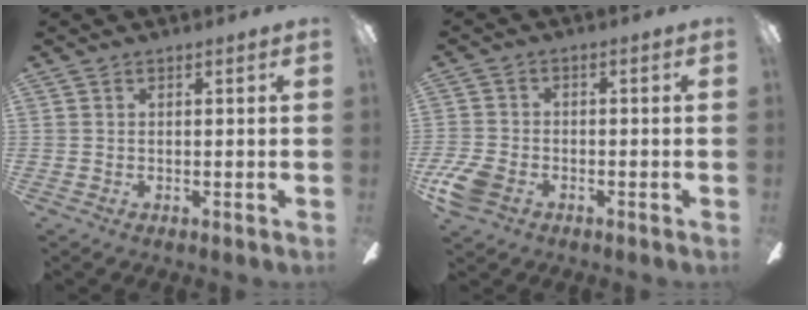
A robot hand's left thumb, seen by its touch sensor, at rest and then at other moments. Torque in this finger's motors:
{"motor_torque": [-0.02, 0.04, 0.02, 0.00, 0.03]}